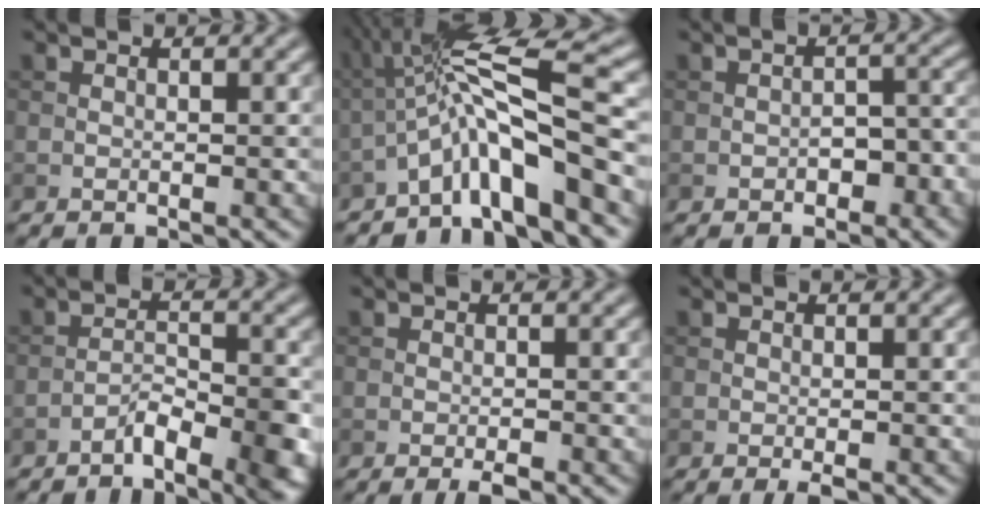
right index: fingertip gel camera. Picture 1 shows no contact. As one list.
[{"total": 9.2, "force": [-2.7, 1.6, 8.6], "torque": [-0.139, 0.023, -0.057]}, {"total": 3.0, "force": [-1.3, 1.7, 2.1], "torque": [-0.029, 0.002, -0.018]}, {"total": 4.9, "force": [-3.0, 1.4, 3.6], "torque": [-0.056, 0.005, -0.048]}, {"total": 1.5, "force": [-1.0, 0.3, 1.2], "torque": [-0.018, -0.001, -0.016]}, {"total": 1.1, "force": [-0.5, 0.1, 0.9], "torque": [-0.015, -0.005, -0.008]}]